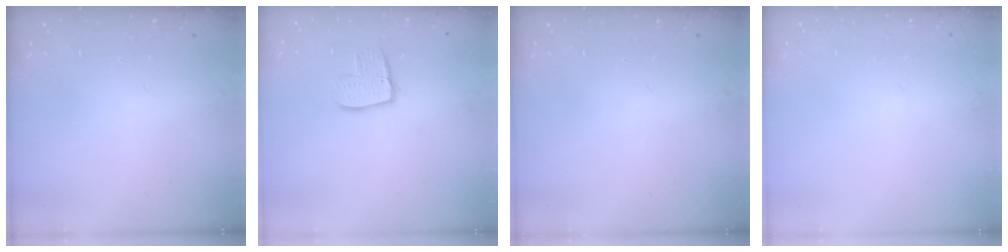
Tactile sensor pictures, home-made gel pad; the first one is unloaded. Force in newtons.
{"total": 10.0, "press": 10.0, "slide": 0.8}
{"total": 0.0}
{"total": 0.0}